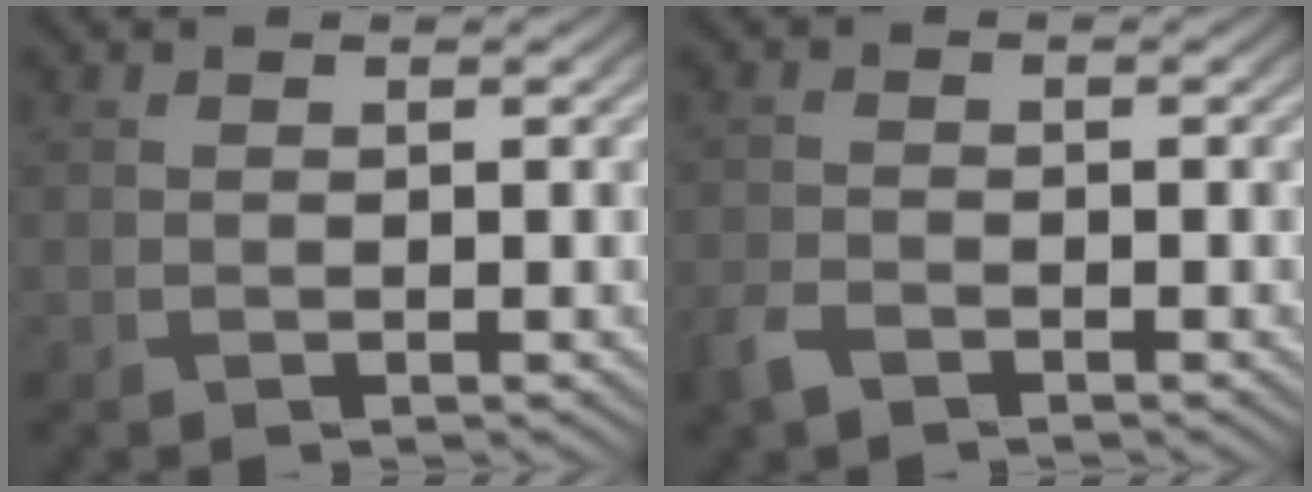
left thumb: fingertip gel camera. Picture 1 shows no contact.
{"total": 3.0, "force": [-2.2, 1.5, 1.5], "torque": [-0.039, -0.009, -0.054]}